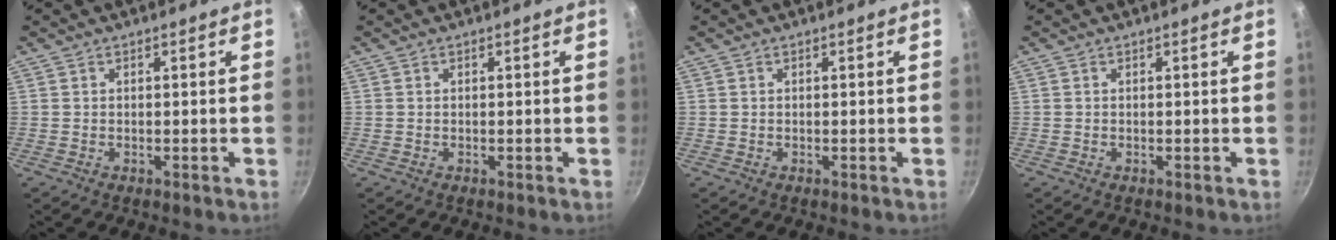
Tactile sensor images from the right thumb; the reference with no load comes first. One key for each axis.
{"total": 0.0}
{"total": 0.0}
{"total": 0.0}